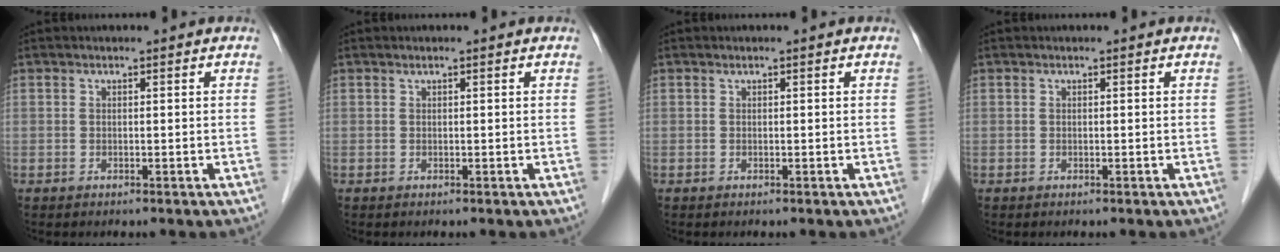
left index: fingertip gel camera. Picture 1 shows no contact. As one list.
[{"total": 0.0}, {"total": 0.0}, {"total": 0.0}]